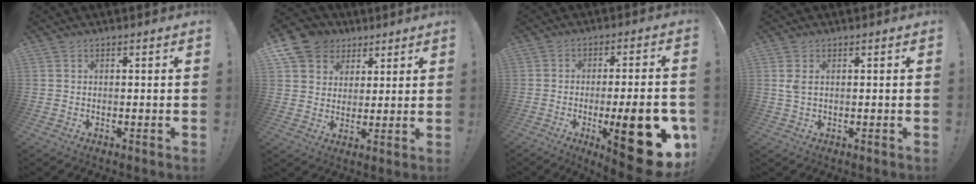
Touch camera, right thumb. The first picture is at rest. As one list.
[{"total": 10.0, "force": [5.1, 8.2, 2.4], "torque": [-0.037, -0.034, 0.104]}, {"total": 20.8, "force": [-6.6, 5.0, 19.0], "torque": [-0.257, 0.025, -0.085]}, {"total": 2.5, "force": [0.8, 0.9, 2.1], "torque": [-0.043, 0.001, 0.015]}]